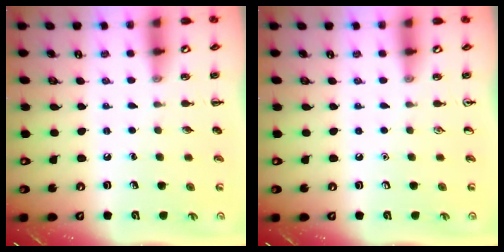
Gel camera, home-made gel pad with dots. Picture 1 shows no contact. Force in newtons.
{"total": 0.0}